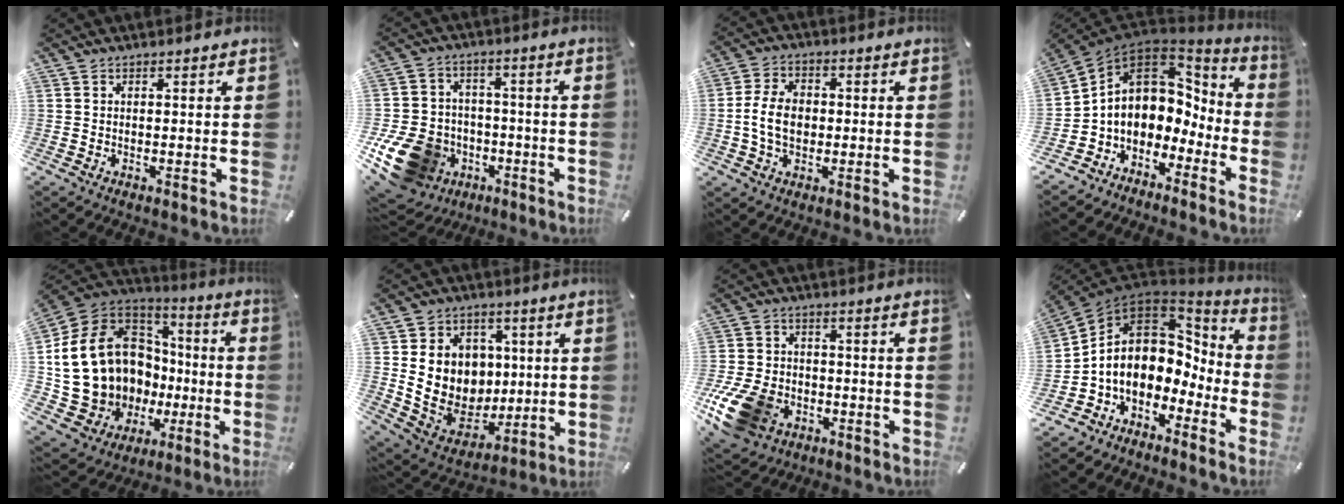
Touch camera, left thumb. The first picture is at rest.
{"total": 16.3, "force": [-5.9, 13.1, 7.7], "torque": [-0.154, 0.029, -0.089]}
{"total": 8.6, "force": [-0.7, 6.4, 5.7], "torque": [-0.122, 0.006, -0.016]}
{"total": 10.1, "force": [0.4, 8.7, 5.1], "torque": [-0.099, -0.018, 0.005]}
{"total": 18.1, "force": [-0.7, 15.9, 8.6], "torque": [-0.191, -0.028, 0.034]}
{"total": 14.7, "force": [2.8, 13.2, 5.9], "torque": [-0.110, -0.026, 0.068]}
{"total": 15.4, "force": [-6.4, 10.6, 9.1], "torque": [-0.187, 0.033, -0.110]}
{"total": 12.4, "force": [0.3, 9.9, 7.3], "torque": [-0.142, -0.018, 0.003]}